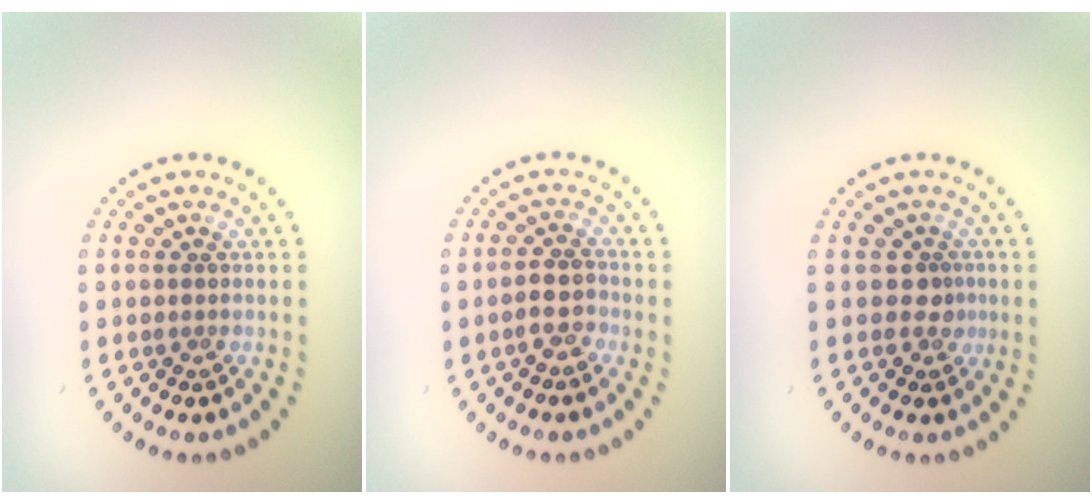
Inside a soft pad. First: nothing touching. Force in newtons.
{"total": 2.1, "press": 2.0, "slide": 0.8}
{"total": 1.7, "press": 1.3, "slide": 1.1}